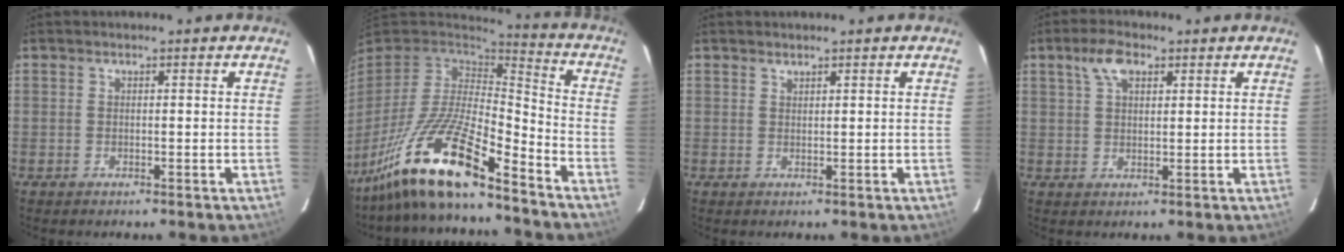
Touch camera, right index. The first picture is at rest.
{"total": 18.0, "force": [-13.4, 3.1, 11.6], "torque": [-0.229, -0.023, -0.256]}
{"total": 0.9, "force": [0.7, -0.3, -0.4], "torque": [0.007, -0.001, 0.015]}
{"total": 4.7, "force": [2.7, 2.2, 3.2], "torque": [-0.060, 0.013, 0.050]}